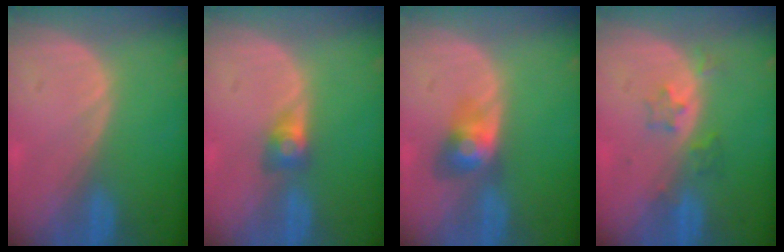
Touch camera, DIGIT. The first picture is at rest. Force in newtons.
{"total": 2.9, "press": 2.4, "slide": 1.5}
{"total": 4.0, "press": 4.0, "slide": 0.3}
{"total": 3.5, "press": 3.2, "slide": 1.3}